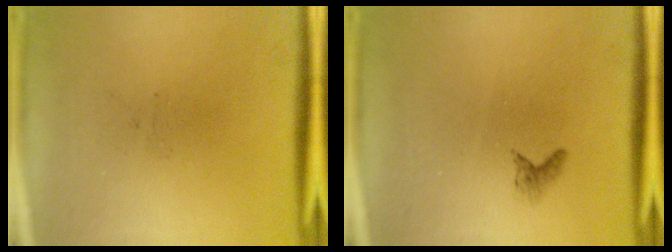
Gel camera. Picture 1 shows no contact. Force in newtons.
{"total": 0.7}